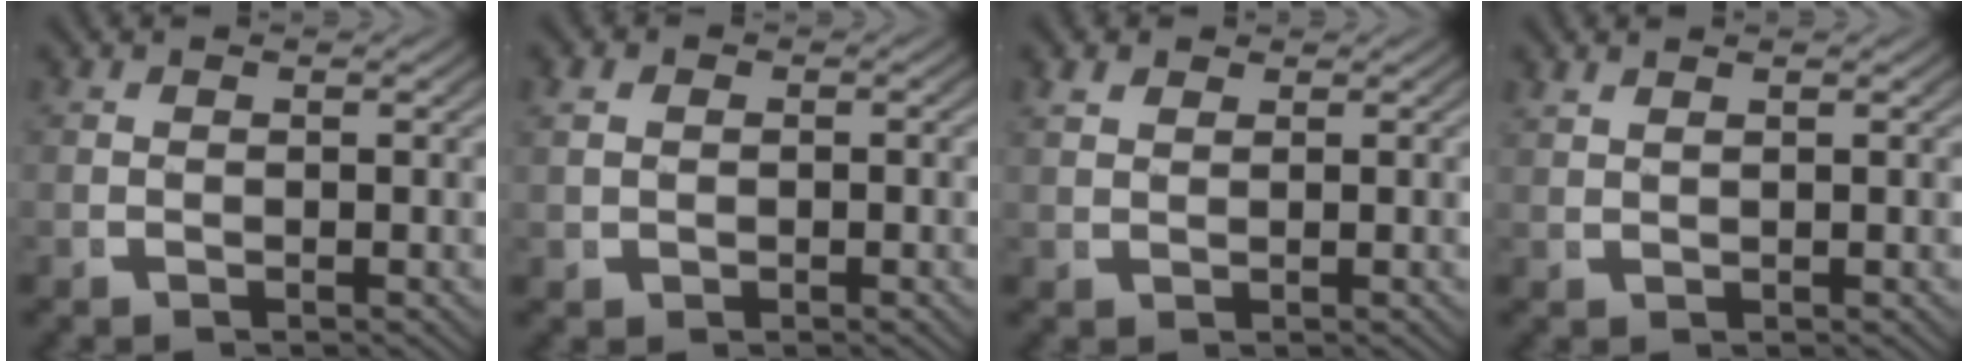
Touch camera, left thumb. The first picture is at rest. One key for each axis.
{"total": 2.1, "fx": 0.3, "fy": 1.8, "fz": 1.0, "tx": -0.027, "ty": -0.008, "tz": 0.009}
{"total": 1.7, "fx": 1.4, "fy": 0.7, "fz": 0.6, "tx": -0.005, "ty": 0.001, "tz": 0.032}
{"total": 1.2, "fx": 1.1, "fy": -0.2, "fz": 0.3, "tx": -0.006, "ty": 0.004, "tz": 0.028}